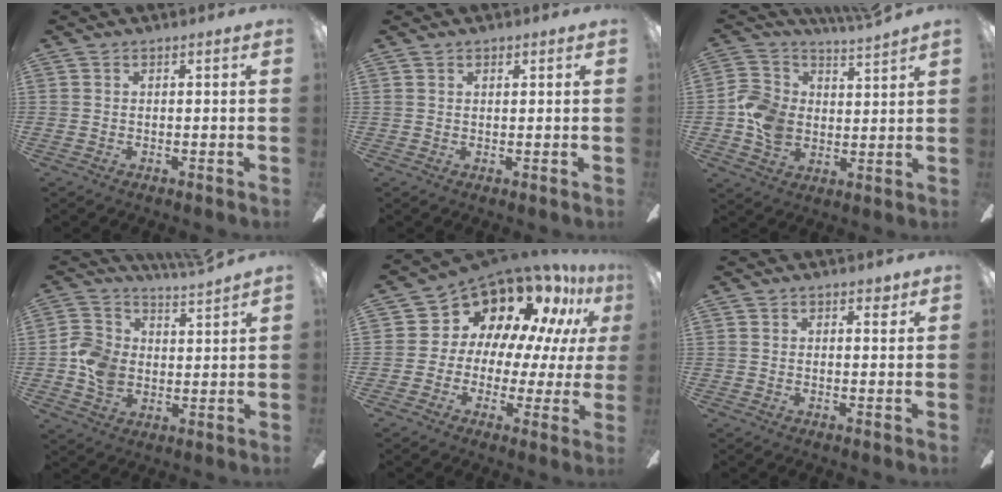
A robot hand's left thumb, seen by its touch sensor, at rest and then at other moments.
{"total": 0.9, "force": [0.6, 0.6, 0.2], "torque": [0.002, -0.001, 0.010]}
{"total": 8.1, "force": [2.1, 6.2, 4.7], "torque": [-0.114, -0.001, 0.043]}
{"total": 7.3, "force": [2.3, 5.5, 4.2], "torque": [-0.099, -0.003, 0.048]}
{"total": 16.0, "force": [11.2, 8.9, 7.2], "torque": [-0.124, -0.091, 0.204]}
{"total": 1.8, "force": [1.2, 1.0, 0.9], "torque": [-0.003, -0.002, 0.018]}